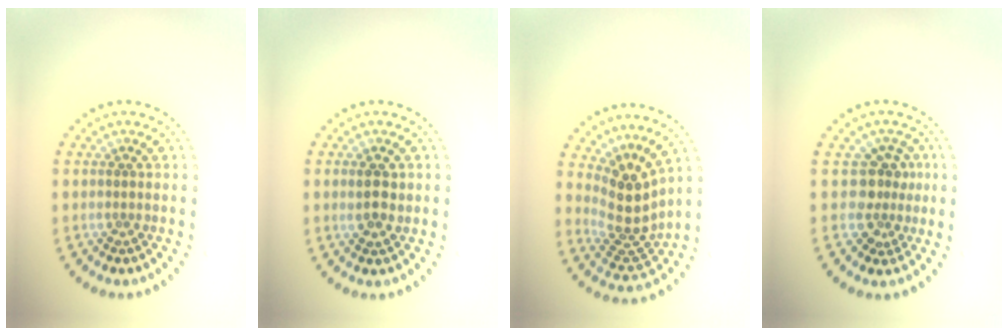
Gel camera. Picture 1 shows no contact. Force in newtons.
{"total": 2.2, "press": 2.1, "slide": 0.3}
{"total": 4.1, "press": 3.0, "slide": 2.9}
{"total": 2.8, "press": 2.0, "slide": 1.9}